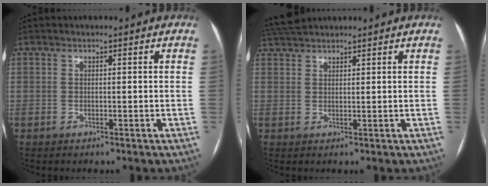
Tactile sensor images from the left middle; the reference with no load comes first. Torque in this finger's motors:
{"motor_torque": [0.00, -0.26, 0.02, 0.03]}